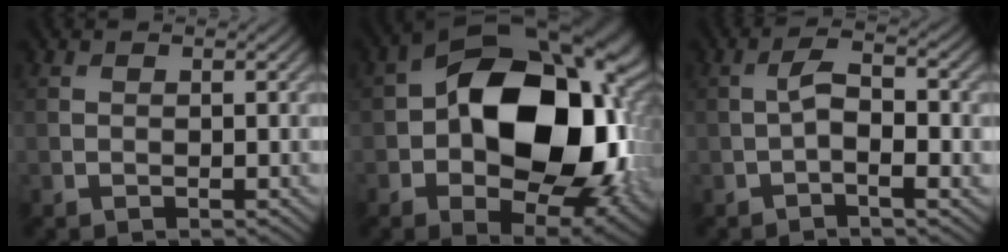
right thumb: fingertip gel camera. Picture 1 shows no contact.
{"total": 19.9, "force": [0.7, 13.0, 15.0], "torque": [-0.236, -0.028, 0.024]}
{"total": 3.6, "force": [-0.6, 1.1, 3.3], "torque": [-0.071, 0.005, -0.014]}